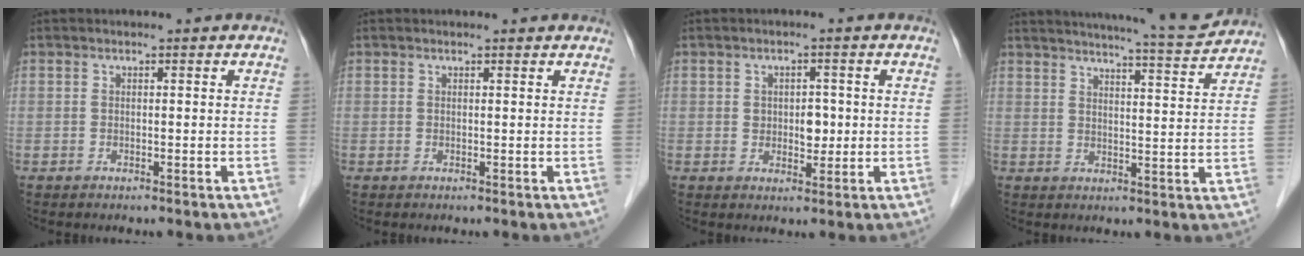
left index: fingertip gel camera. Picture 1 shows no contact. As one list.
[{"total": 1.4, "force": [1.3, 0.2, 0.2], "torque": [-0.013, 0.006, 0.012]}, {"total": 3.2, "force": [0.2, 2.3, 2.3], "torque": [-0.028, 0.004, 0.006]}, {"total": 12.6, "force": [12.0, -0.4, 3.9], "torque": [-0.062, -0.017, 0.153]}]